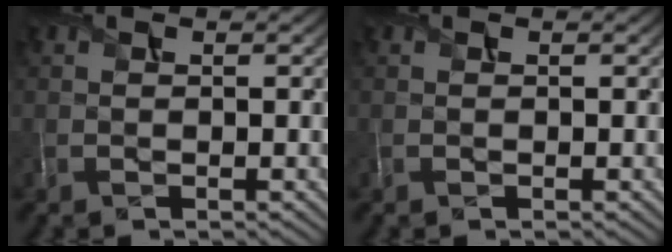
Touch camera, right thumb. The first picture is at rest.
{"total": 0.0}